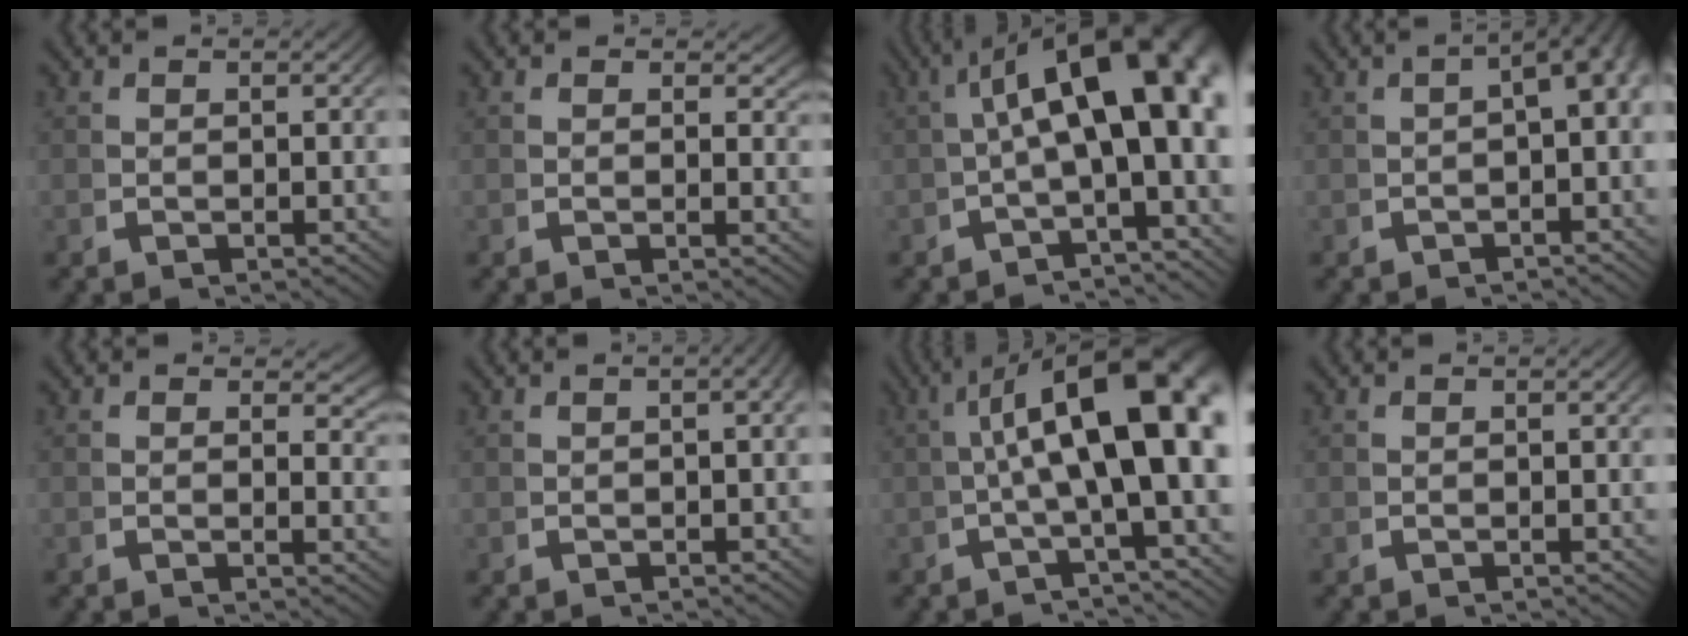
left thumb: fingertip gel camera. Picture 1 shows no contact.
{"total": 2.0, "force": [1.4, 1.1, 0.8], "torque": [-0.005, -0.004, 0.016]}
{"total": 13.5, "force": [0.8, 6.7, 11.7], "torque": [-0.145, 0.005, -0.002]}
{"total": 4.9, "force": [0.0, 2.4, 4.2], "torque": [-0.045, 0.015, -0.008]}
{"total": 2.5, "force": [1.7, 1.3, 1.3], "torque": [-0.007, -0.005, 0.019]}
{"total": 3.1, "force": [0.2, 1.3, 2.8], "torque": [-0.026, 0.018, -0.003]}
{"total": 15.2, "force": [1.8, 6.8, 13.5], "torque": [-0.169, 0.014, 0.008]}
{"total": 0.0}